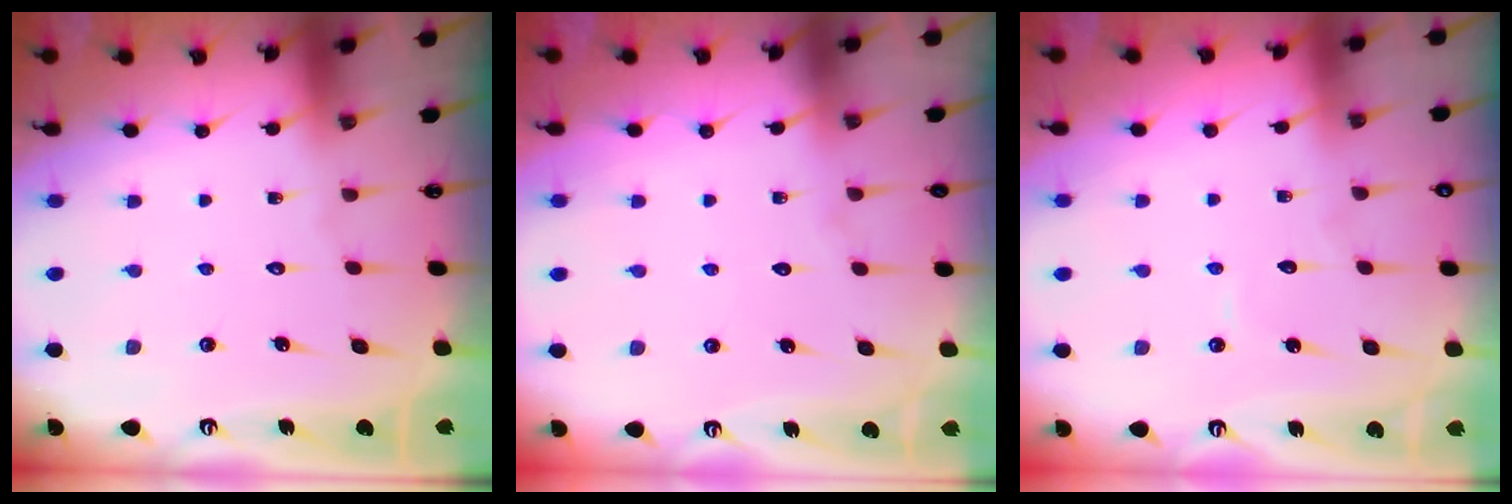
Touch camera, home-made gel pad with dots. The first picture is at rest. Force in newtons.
{"total": 3.8, "press": 3.8, "slide": 0.3}
{"total": 3.4, "press": 3.4, "slide": 0.3}